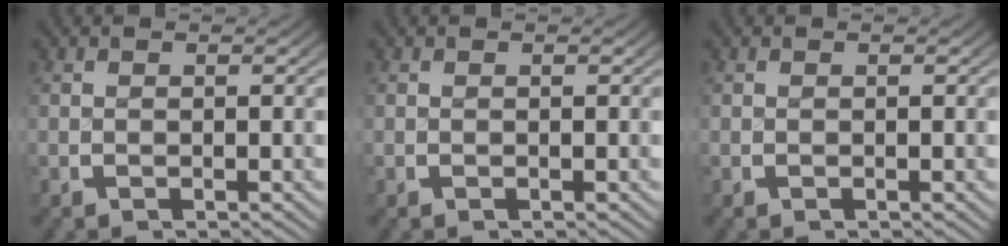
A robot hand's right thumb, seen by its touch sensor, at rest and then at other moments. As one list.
[{"total": 0.0}, {"total": 0.0}]